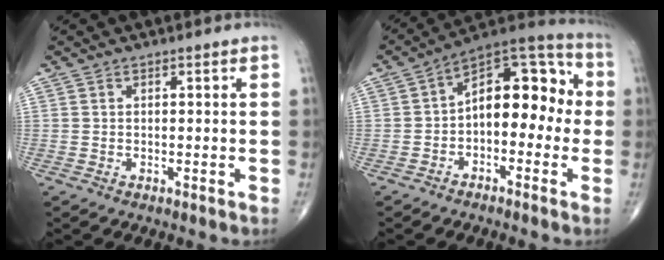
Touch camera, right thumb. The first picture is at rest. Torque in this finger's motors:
{"motor_torque": [-0.19, 0.74, 0.39, 0.07, 0.10]}